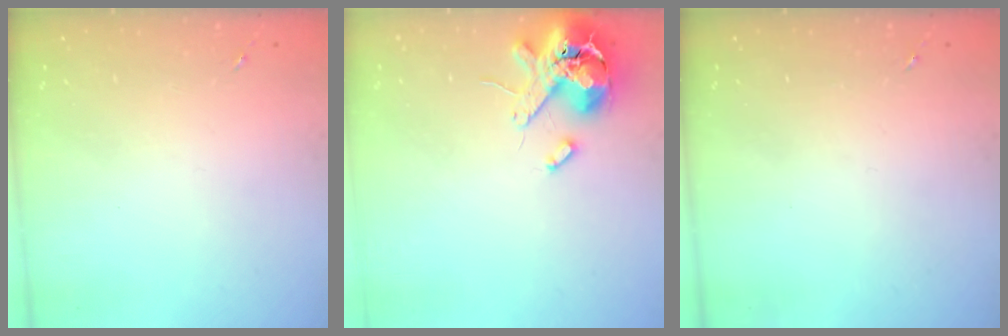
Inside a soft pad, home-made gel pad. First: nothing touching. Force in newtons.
{"total": 12.8, "press": 12.6, "slide": 2.0}
{"total": 0.0}